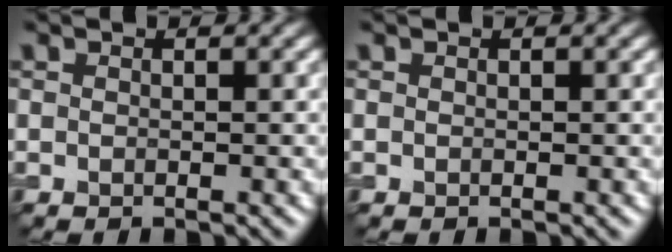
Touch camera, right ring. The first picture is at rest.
{"total": 0.0}